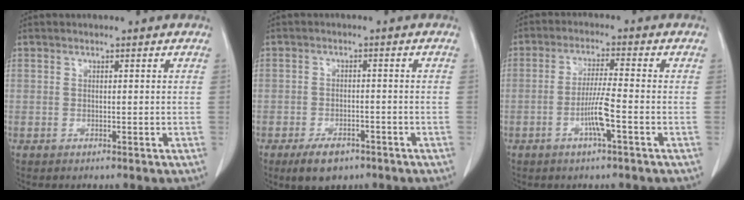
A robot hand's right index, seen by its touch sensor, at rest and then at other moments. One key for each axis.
{"total": 5.2, "fx": -3.5, "fy": 2.8, "fz": 2.7, "tx": -0.047, "ty": -0.001, "tz": -0.051}
{"total": 5.3, "fx": -2.0, "fy": -0.3, "fz": 5.0, "tx": -0.098, "ty": -0.002, "tz": -0.038}